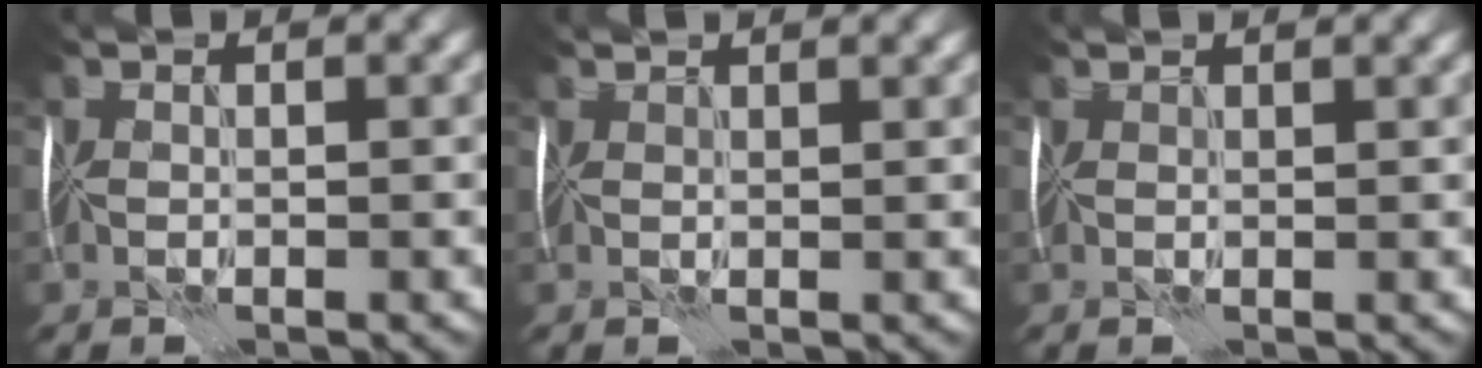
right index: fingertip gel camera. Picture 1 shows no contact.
{"total": 2.2, "force": [1.9, 0.3, 1.0], "torque": [-0.006, 0.013, 0.005]}
{"total": 1.7, "force": [1.5, 0.1, 0.7], "torque": [-0.003, 0.008, 0.005]}